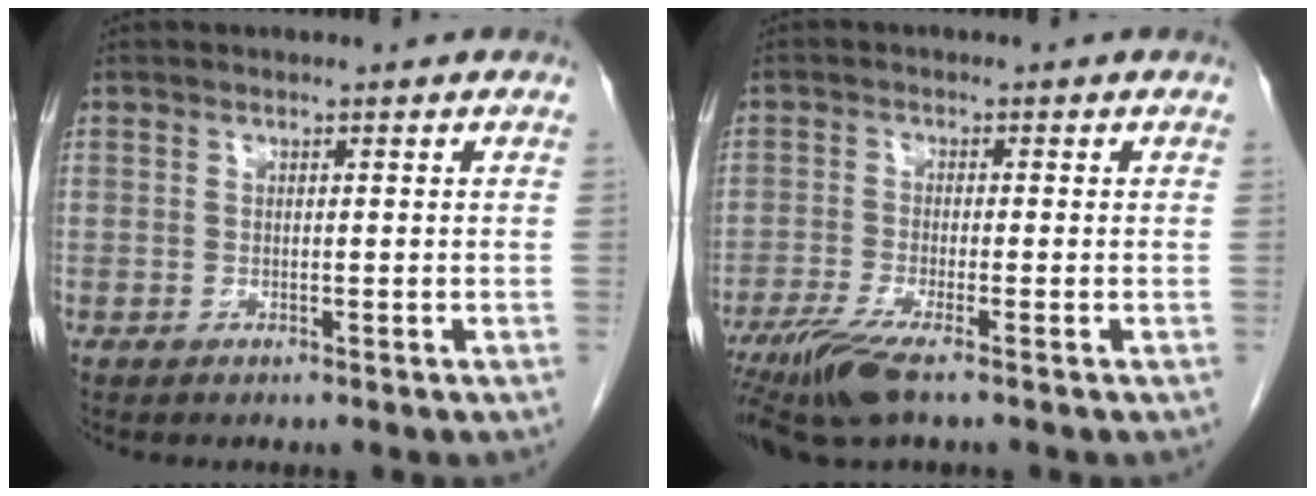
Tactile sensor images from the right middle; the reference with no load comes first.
{"total": 6.6, "force": [-4.6, 0.2, 4.8], "torque": [-0.091, -0.020, -0.087]}